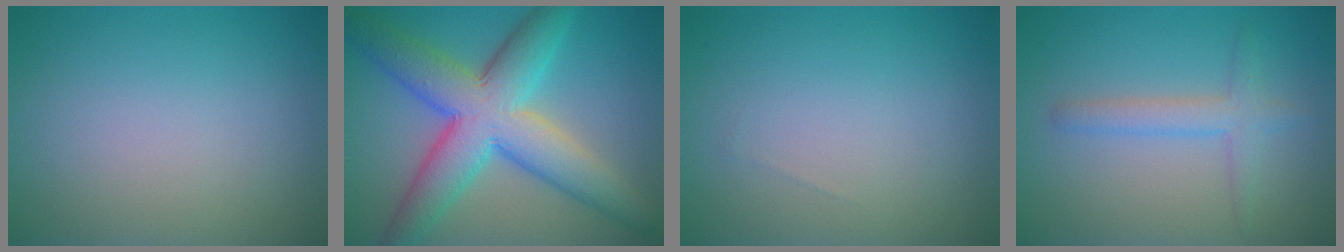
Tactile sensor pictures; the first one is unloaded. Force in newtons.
{"total": 9.8, "press": 9.8, "slide": 0.2}
{"total": 0.0}
{"total": 2.3, "press": 2.3, "slide": 0.0}